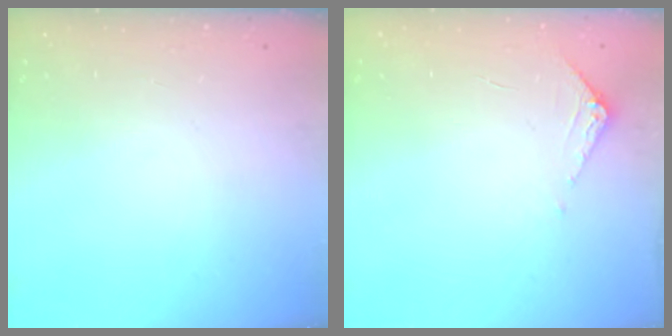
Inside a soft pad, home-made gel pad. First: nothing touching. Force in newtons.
{"total": 5.0, "press": 5.0, "slide": 0.5}